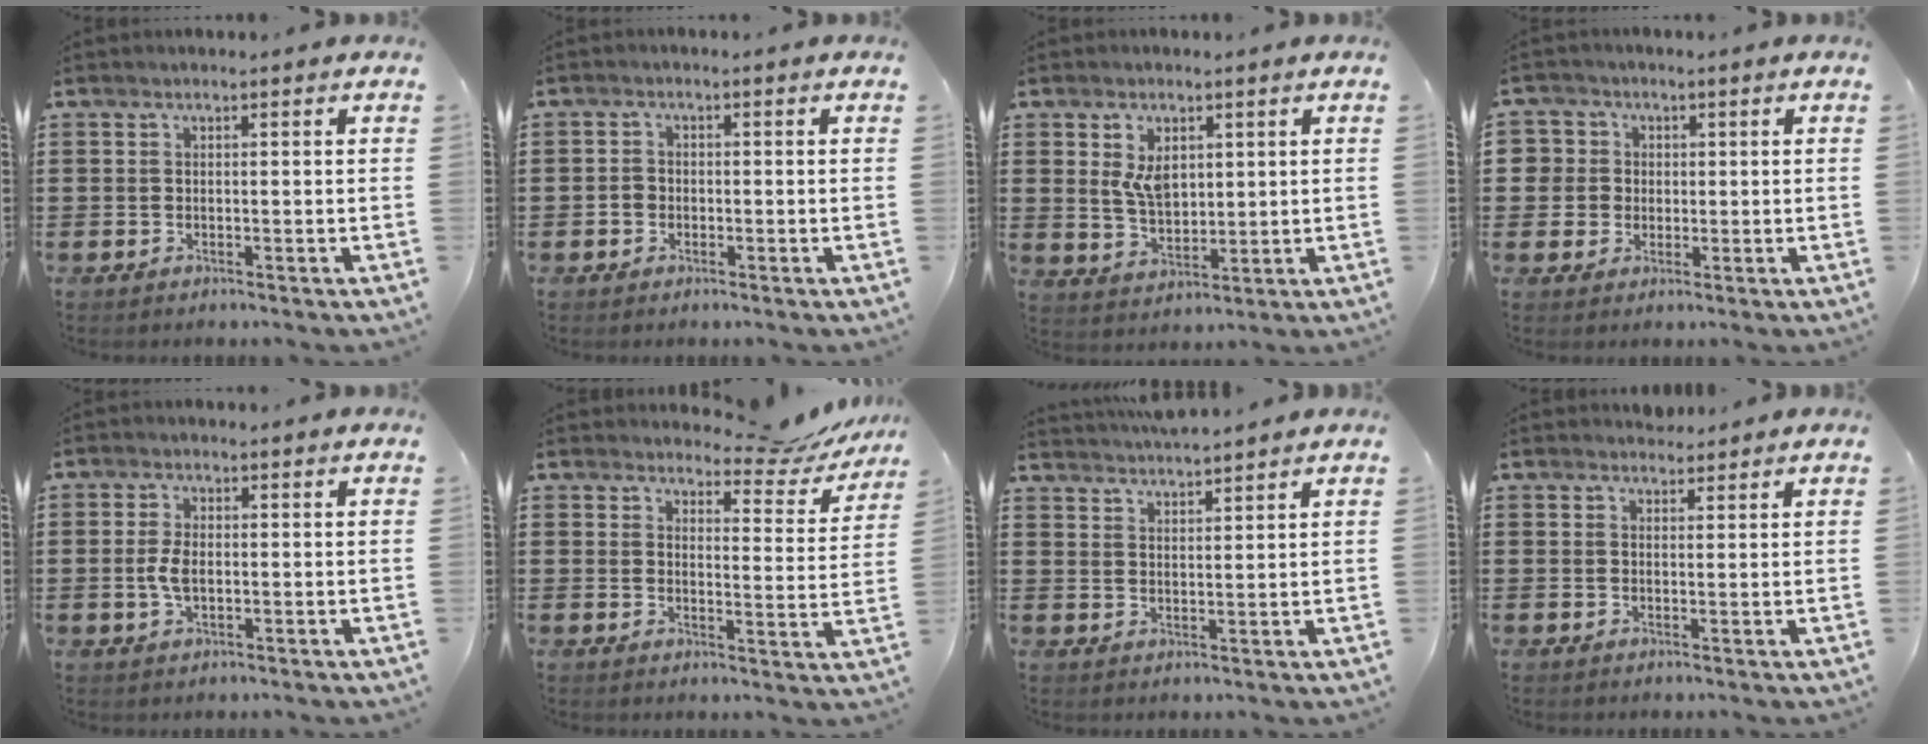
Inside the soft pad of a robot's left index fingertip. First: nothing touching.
{"total": 1.4, "force": [-0.5, 1.2, 0.5], "torque": [-0.014, 0.003, -0.012]}
{"total": 5.0, "force": [2.0, 2.9, 3.6], "torque": [-0.070, 0.005, 0.034]}
{"total": 4.1, "force": [0.4, 4.1, -0.1], "torque": [-0.022, 0.012, 0.005]}
{"total": 3.5, "force": [-0.1, 1.9, 3.0], "torque": [-0.075, 0.000, -0.008]}
{"total": 5.3, "force": [4.9, 0.9, 1.8], "torque": [-0.041, -0.027, 0.082]}
{"total": 3.2, "force": [3.1, -0.5, -0.3], "torque": [-0.005, -0.014, 0.059]}
{"total": 1.8, "force": [1.7, 0.4, 0.0], "torque": [-0.005, 0.001, 0.034]}